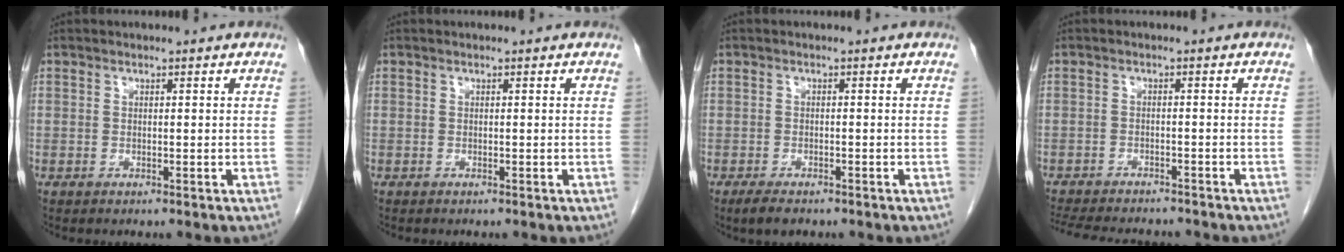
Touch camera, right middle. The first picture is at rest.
{"total": 0.0}
{"total": 2.8, "force": [-2.1, 1.1, 1.6], "torque": [-0.034, -0.005, -0.031]}
{"total": 12.7, "force": [-11.3, 3.4, 4.9], "torque": [-0.101, -0.007, -0.154]}